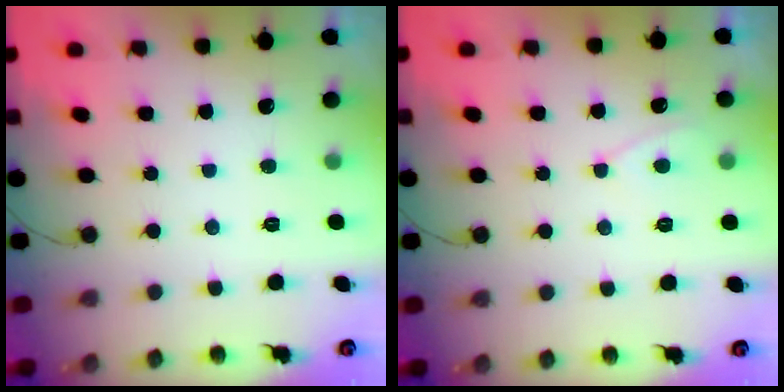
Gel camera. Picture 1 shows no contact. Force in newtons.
{"total": 2.9, "press": 2.9, "slide": 0.4}